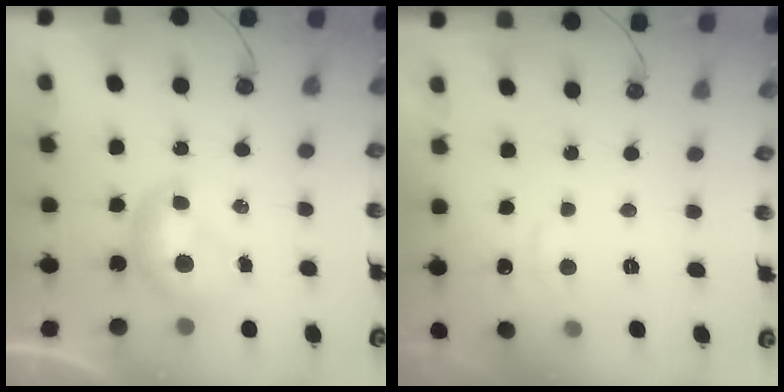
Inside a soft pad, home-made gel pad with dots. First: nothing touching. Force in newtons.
{"total": 0.9, "press": 0.7, "slide": 0.6}